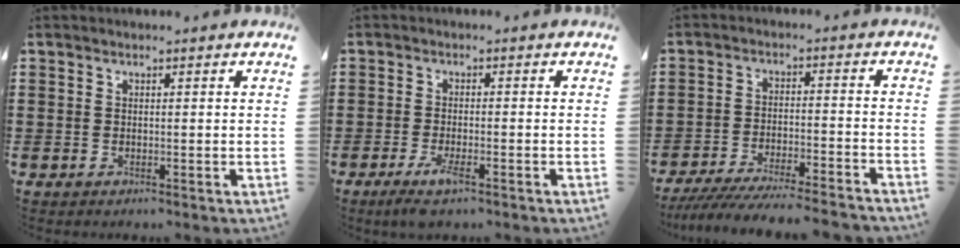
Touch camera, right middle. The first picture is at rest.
{"total": 3.5, "force": [-2.0, 0.6, 2.8], "torque": [-0.057, -0.008, -0.038]}
{"total": 6.3, "force": [-6.1, 0.0, 1.8], "torque": [-0.038, -0.008, -0.118]}